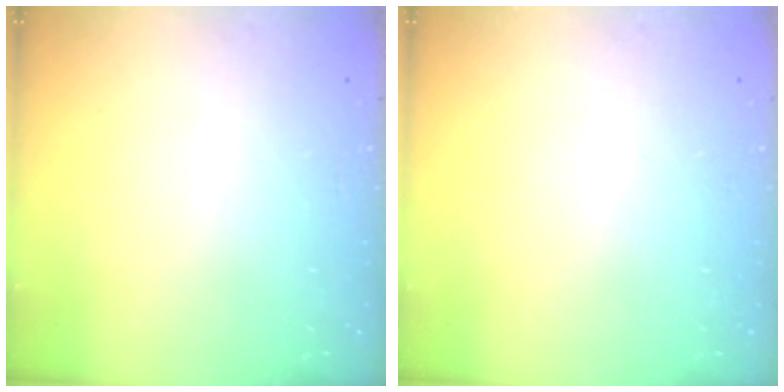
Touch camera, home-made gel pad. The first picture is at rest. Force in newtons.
{"total": 0.0}